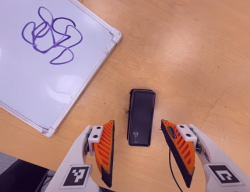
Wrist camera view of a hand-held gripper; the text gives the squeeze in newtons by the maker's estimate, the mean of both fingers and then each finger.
{"total": 0.0}